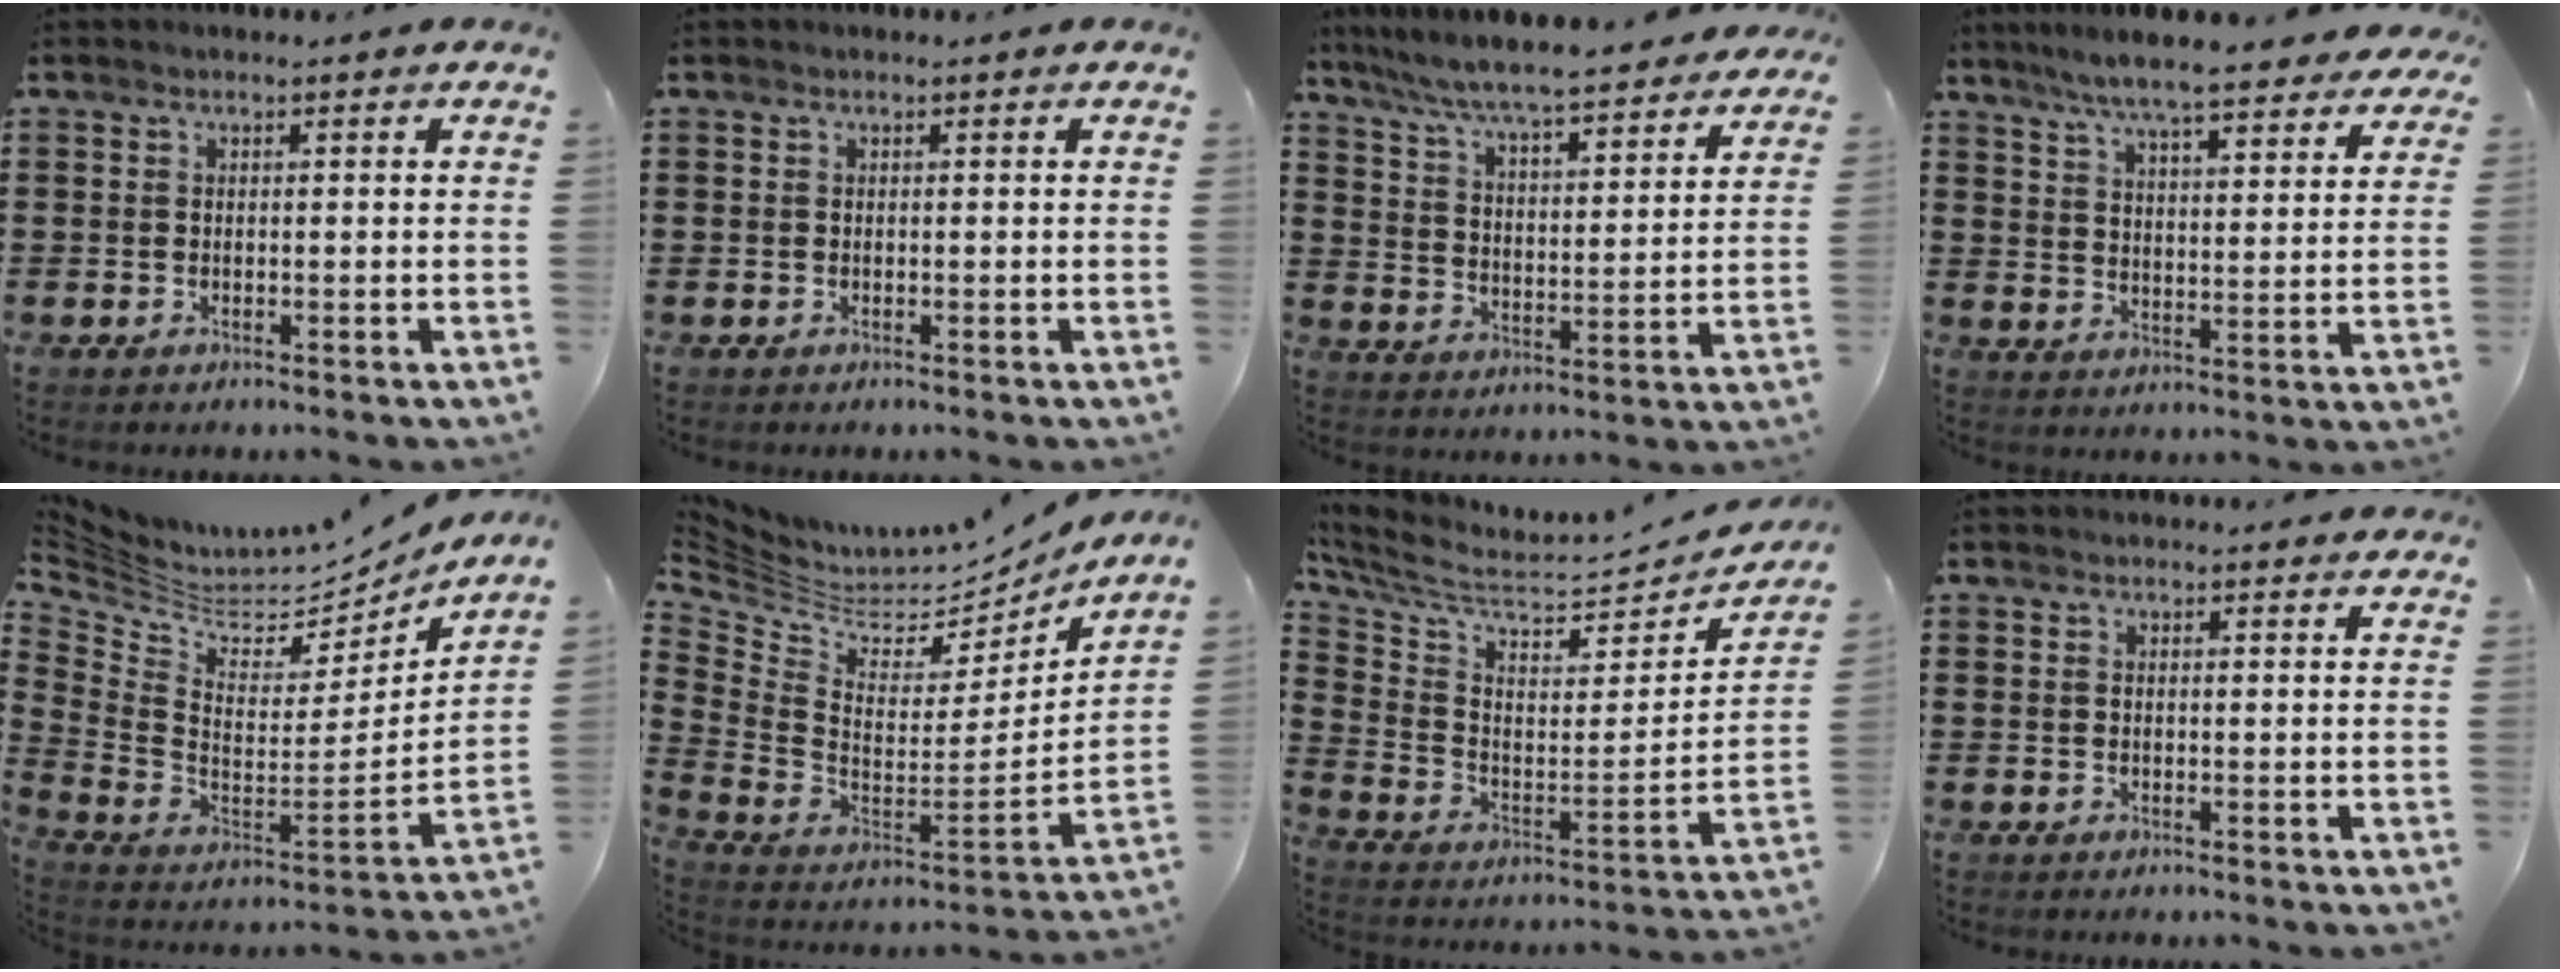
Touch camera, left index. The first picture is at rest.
{"total": 0.0}
{"total": 6.8, "force": [6.4, -0.1, 2.2], "torque": [-0.072, -0.043, 0.109]}
{"total": 7.2, "force": [6.6, 0.0, 3.0], "torque": [-0.084, -0.030, 0.115]}
{"total": 4.9, "force": [4.3, 1.8, 1.4], "torque": [-0.058, -0.048, 0.072]}
{"total": 4.8, "force": [4.1, 2.0, 1.5], "torque": [-0.059, -0.048, 0.068]}
{"total": 5.4, "force": [4.5, 1.4, 2.6], "torque": [-0.078, -0.052, 0.074]}
{"total": 1.0, "force": [1.0, 0.1, 0.2], "torque": [-0.006, -0.001, 0.019]}